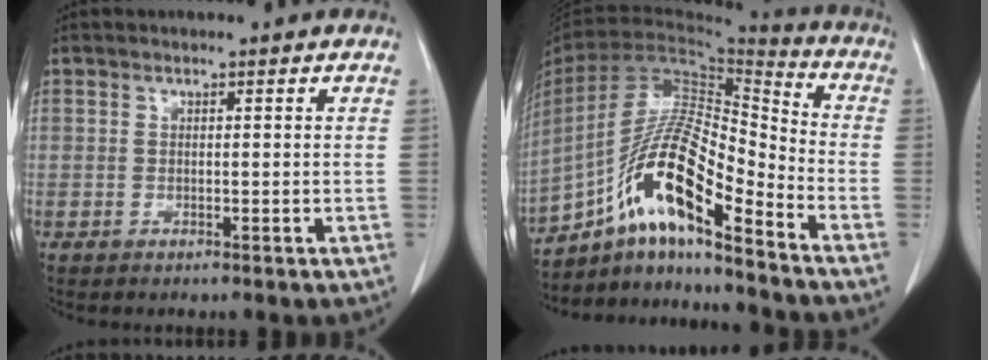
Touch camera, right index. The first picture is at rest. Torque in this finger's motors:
{"motor_torque": [1.19, -0.95, 0.58, 0.21]}